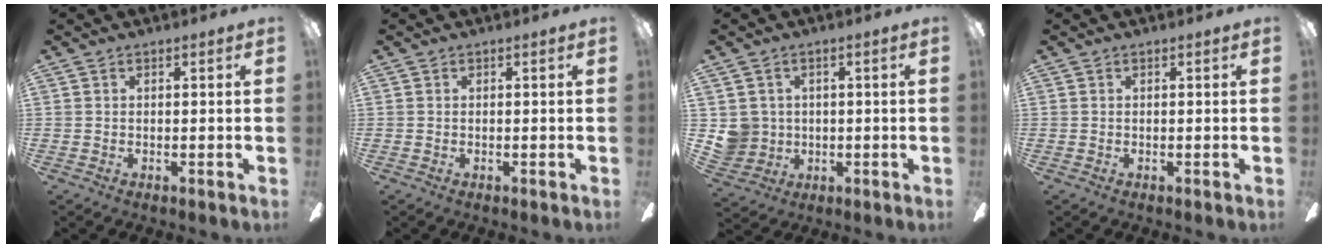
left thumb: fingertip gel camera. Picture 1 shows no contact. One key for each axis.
{"total": 0.0}
{"total": 5.8, "fx": 0.9, "fy": 5.6, "fz": 0.7, "tx": -0.022, "ty": 0.002, "tz": 0.022}
{"total": 0.0}